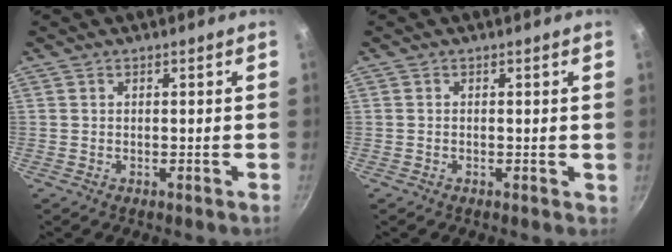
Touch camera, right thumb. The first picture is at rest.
{"total": 0.7, "force": [0.0, 0.5, 0.4], "torque": [-0.002, 0.001, -0.002]}